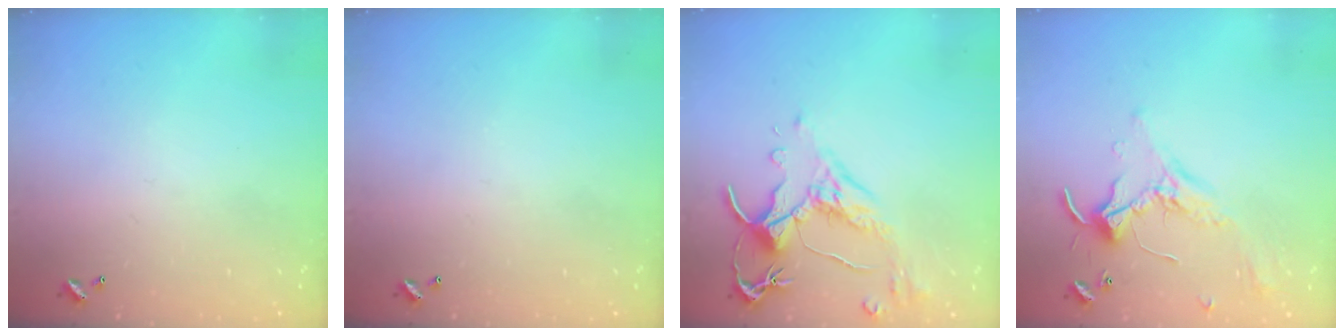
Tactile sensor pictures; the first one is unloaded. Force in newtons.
{"total": 0.0}
{"total": 2.5, "press": 2.1, "slide": 1.3}
{"total": 1.7, "press": 1.6, "slide": 0.2}